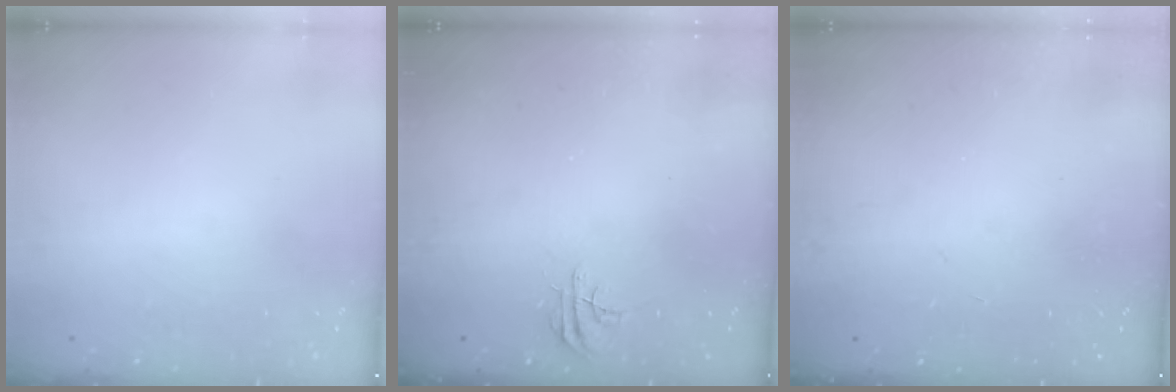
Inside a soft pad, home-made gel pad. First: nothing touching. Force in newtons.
{"total": 4.3, "press": 4.3, "slide": 0.4}
{"total": 0.0}